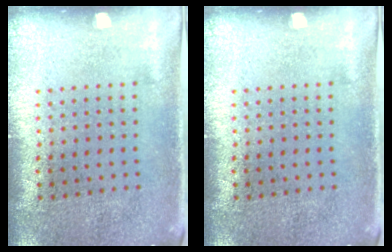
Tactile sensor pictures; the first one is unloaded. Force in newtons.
{"total": 0.0}